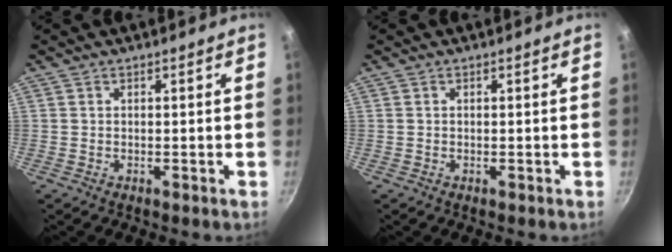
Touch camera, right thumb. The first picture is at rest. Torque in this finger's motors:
{"motor_torque": [0.04, 0.22, 0.14, -0.29, 0.00]}